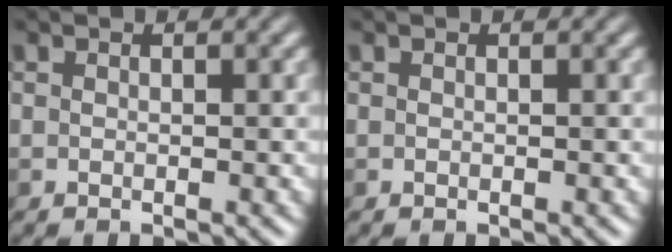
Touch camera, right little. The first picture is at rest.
{"total": 0.0}